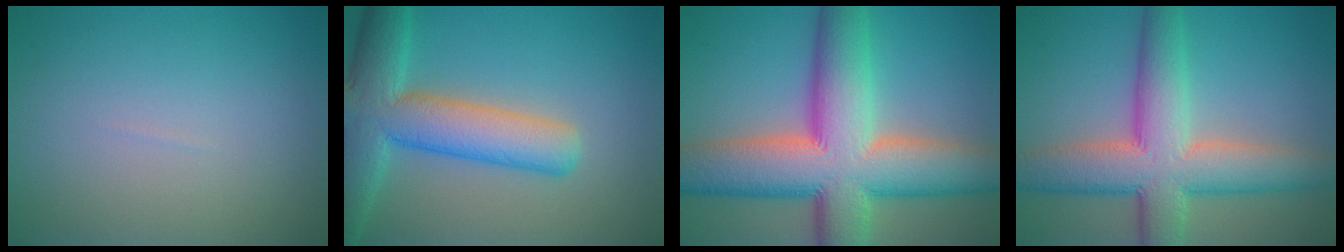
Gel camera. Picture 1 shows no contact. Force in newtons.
{"total": 8.5, "press": 8.5, "slide": 0.5}
{"total": 14.4, "press": 14.4, "slide": 0.9}
{"total": 9.4, "press": 9.4, "slide": 0.4}